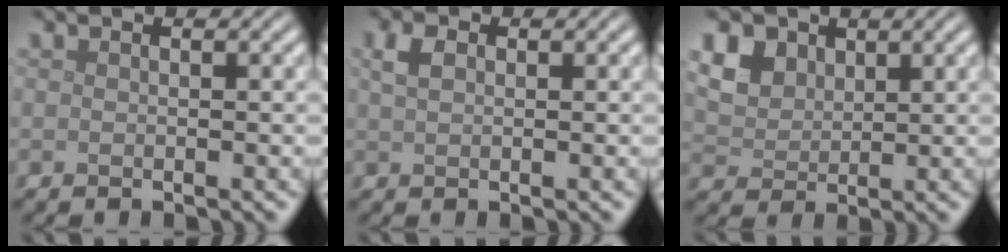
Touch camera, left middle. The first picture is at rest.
{"total": 1.9, "force": [0.7, 1.3, 1.2], "torque": [-0.027, 0.006, 0.012]}
{"total": 6.8, "force": [3.5, 4.9, 3.2], "torque": [-0.107, 0.015, 0.064]}